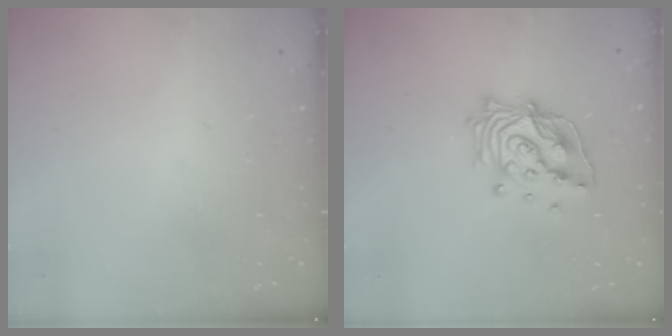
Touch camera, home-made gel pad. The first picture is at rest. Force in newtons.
{"total": 15.3, "press": 15.2, "slide": 1.1}